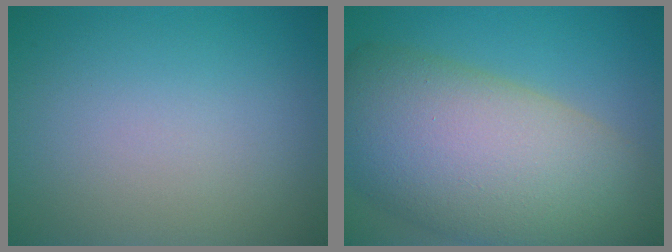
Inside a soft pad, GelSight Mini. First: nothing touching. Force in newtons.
{"total": 14.7, "press": 14.6, "slide": 1.0}